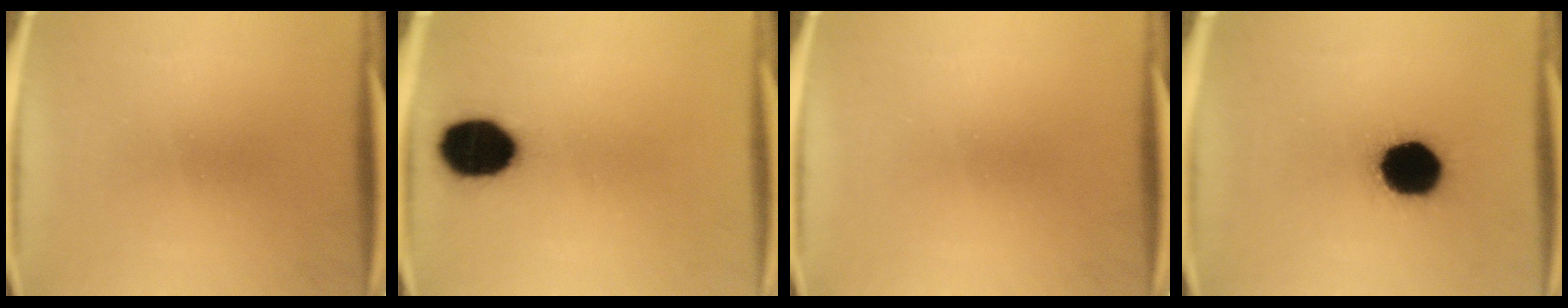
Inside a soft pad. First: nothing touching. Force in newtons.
{"total": 13.9}
{"total": 0.0}
{"total": 17.0}